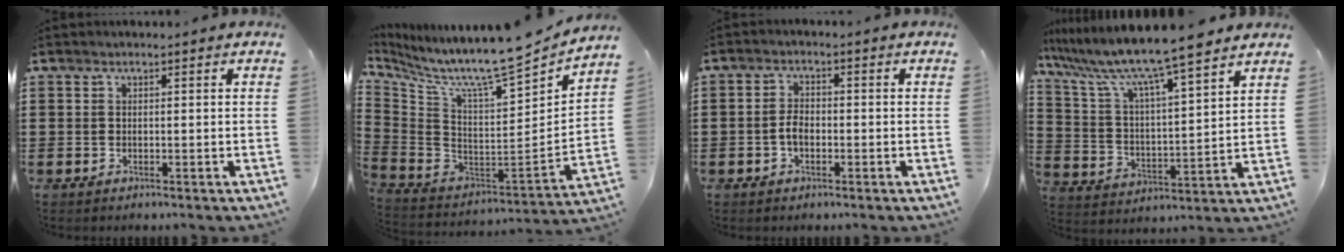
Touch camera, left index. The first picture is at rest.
{"total": 8.8, "force": [7.4, 0.3, 4.8], "torque": [-0.109, -0.081, 0.113]}
{"total": 2.7, "force": [-0.7, 1.4, 2.2], "torque": [-0.058, -0.001, -0.018]}
{"total": 9.7, "force": [8.4, -0.1, 4.9], "torque": [-0.130, -0.052, 0.135]}